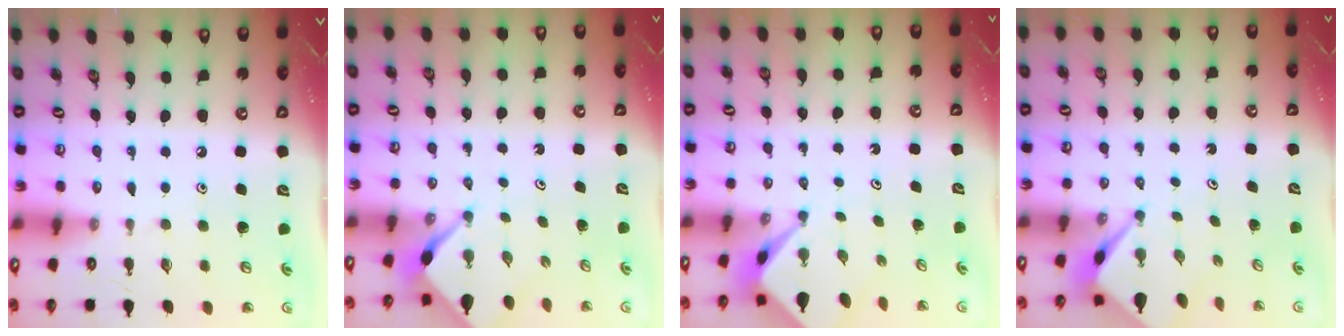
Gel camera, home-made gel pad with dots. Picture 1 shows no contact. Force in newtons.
{"total": 2.3, "press": 2.2, "slide": 0.3}
{"total": 2.3, "press": 2.3, "slide": 0.3}
{"total": 2.5, "press": 2.5, "slide": 0.1}